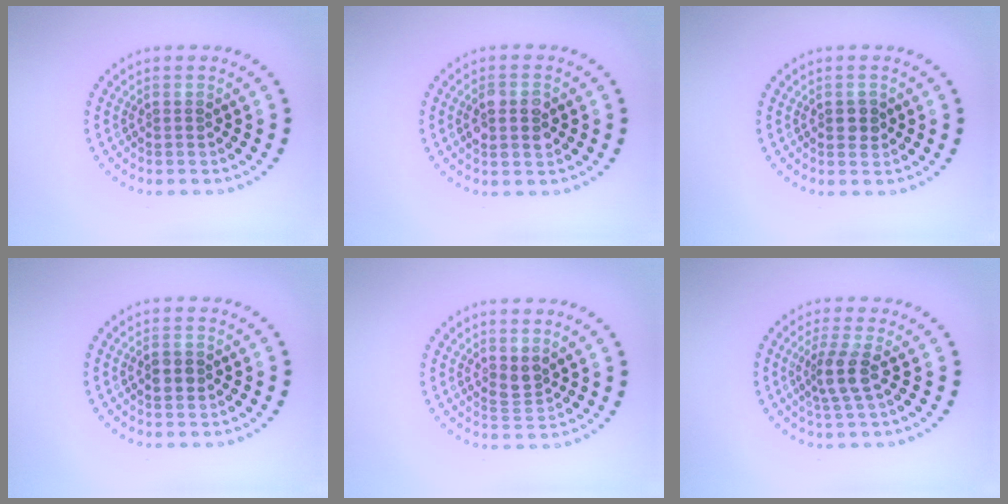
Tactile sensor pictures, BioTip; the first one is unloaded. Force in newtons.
{"total": 2.6, "press": 2.6, "slide": 0.3}
{"total": 1.4, "press": 1.4, "slide": 0.1}
{"total": 1.6, "press": 1.5, "slide": 0.4}
{"total": 1.5, "press": 1.2, "slide": 0.9}
{"total": 2.7, "press": 2.1, "slide": 1.7}